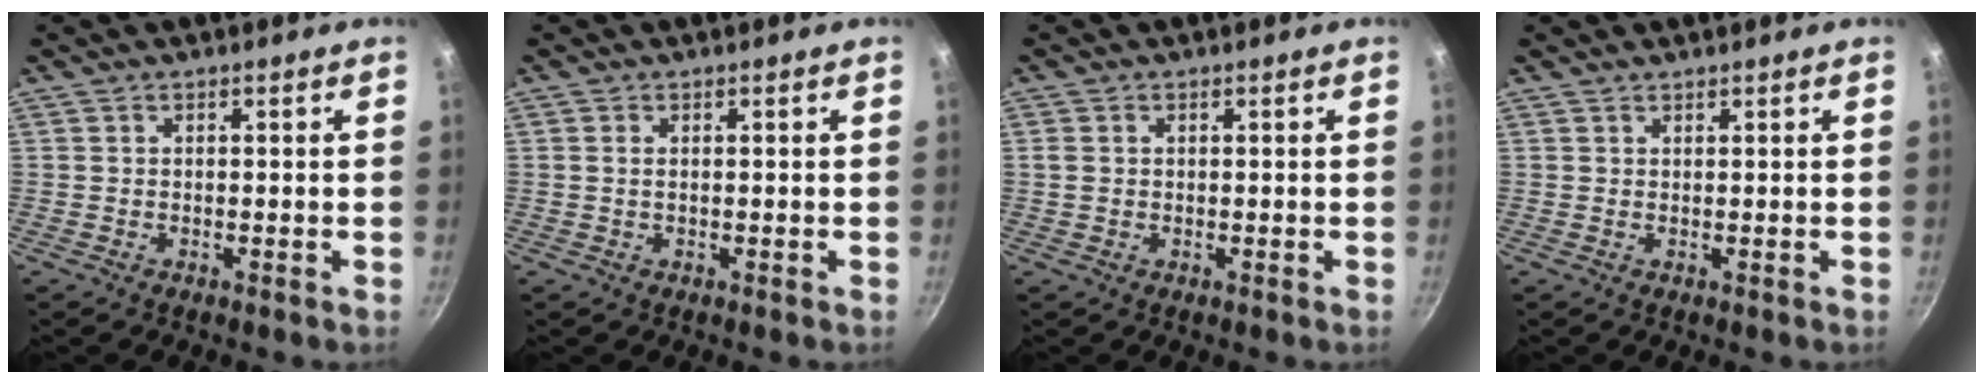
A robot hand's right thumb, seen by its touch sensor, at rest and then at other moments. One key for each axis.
{"total": 0.8, "fx": 0.1, "fy": 0.3, "fz": 0.7, "tx": -0.015, "ty": 0.000, "tz": 0.001}
{"total": 1.5, "fx": 0.2, "fy": 1.2, "fz": 0.8, "tx": -0.015, "ty": 0.003, "tz": 0.004}
{"total": 0.6, "fx": 0.6, "fy": 0.1, "fz": 0.0, "tx": 0.002, "ty": -0.006, "tz": 0.011}